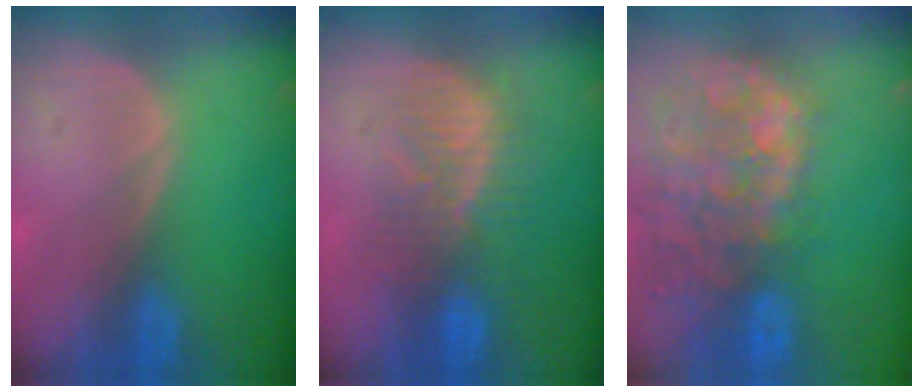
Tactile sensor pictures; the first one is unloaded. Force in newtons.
{"total": 8.4, "press": 8.2, "slide": 2.0}
{"total": 14.3, "press": 11.7, "slide": 8.2}